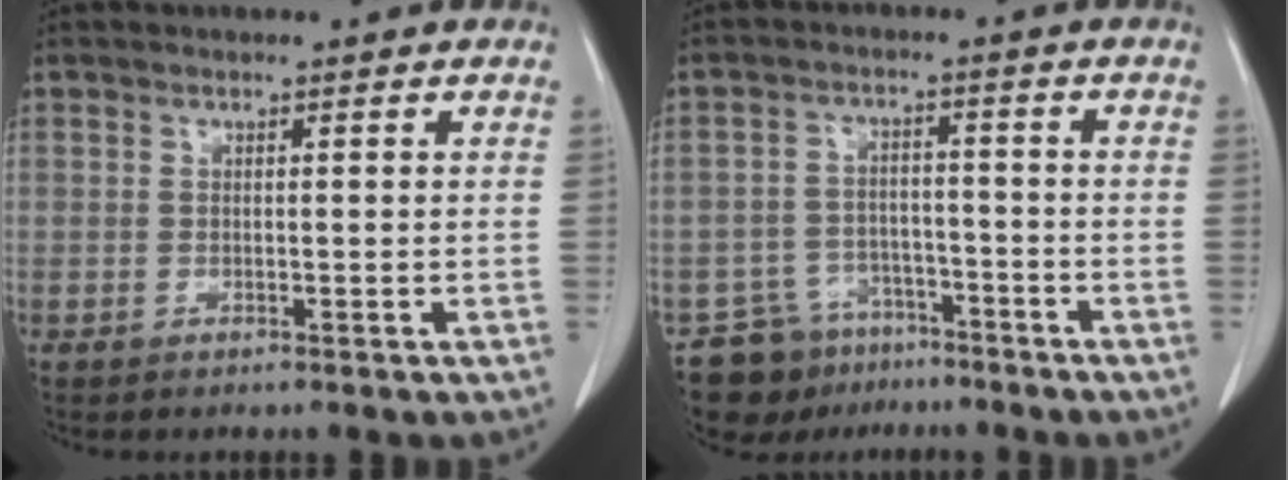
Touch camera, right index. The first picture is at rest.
{"total": 8.5, "force": [-6.4, 5.6, 0.8], "torque": [-0.016, 0.022, -0.099]}